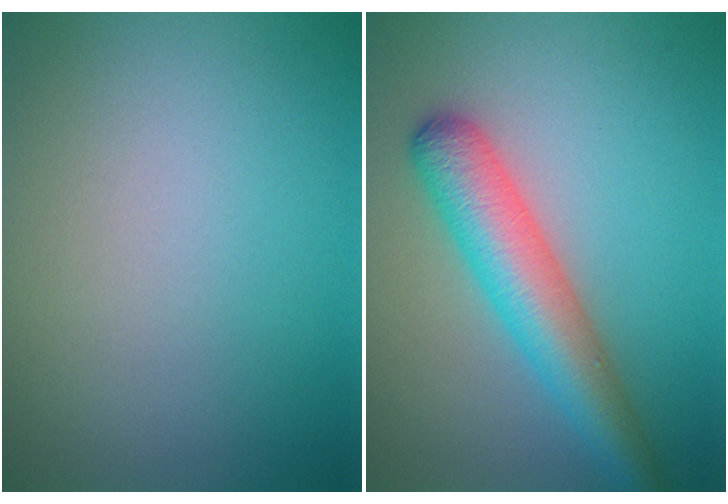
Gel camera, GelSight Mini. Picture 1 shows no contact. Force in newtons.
{"total": 5.8, "press": 5.8, "slide": 0.2}